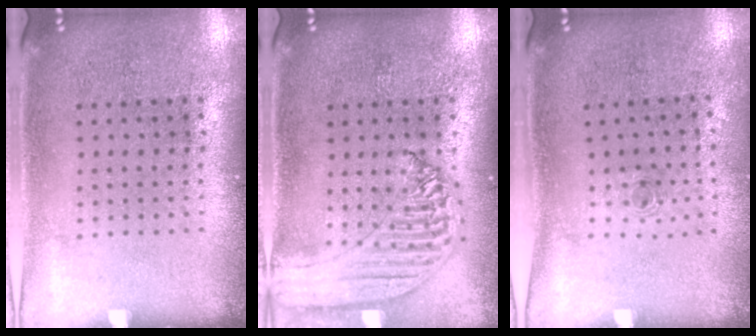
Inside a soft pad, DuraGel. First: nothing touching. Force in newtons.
{"total": 1.5, "press": 1.4, "slide": 0.3}
{"total": 0.7, "press": 0.3, "slide": 0.6}